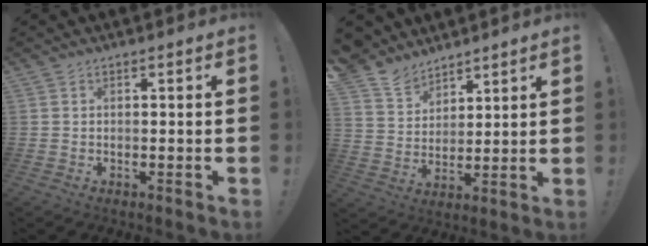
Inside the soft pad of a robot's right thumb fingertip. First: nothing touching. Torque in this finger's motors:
{"motor_torque": [1.04, 2.37, 0.25, 0.25, 0.21]}